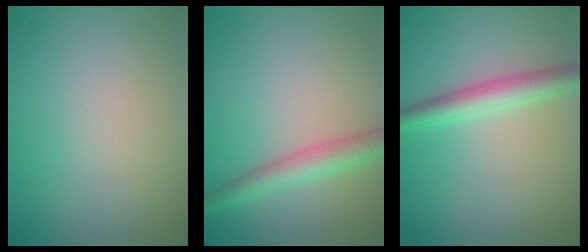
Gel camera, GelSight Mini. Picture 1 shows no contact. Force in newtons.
{"total": 3.8, "press": 3.8, "slide": 0.1}
{"total": 3.5, "press": 3.5, "slide": 0.0}